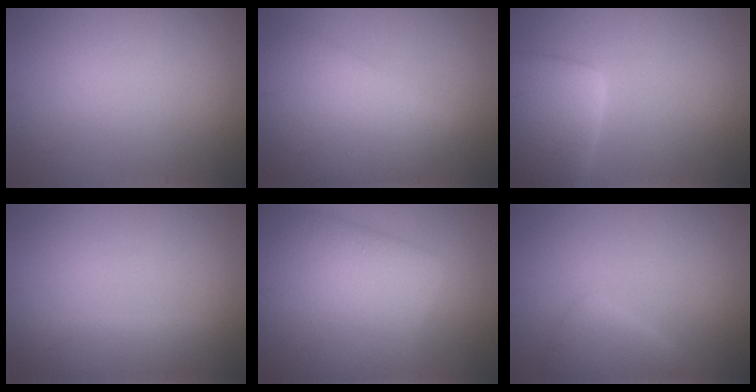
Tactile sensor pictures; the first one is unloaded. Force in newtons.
{"total": 8.6, "press": 8.6, "slide": 0.3}
{"total": 7.7, "press": 7.7, "slide": 0.9}
{"total": 2.8, "press": 2.8, "slide": 0.3}
{"total": 12.9, "press": 12.9, "slide": 0.4}
{"total": 2.3, "press": 2.3, "slide": 0.2}